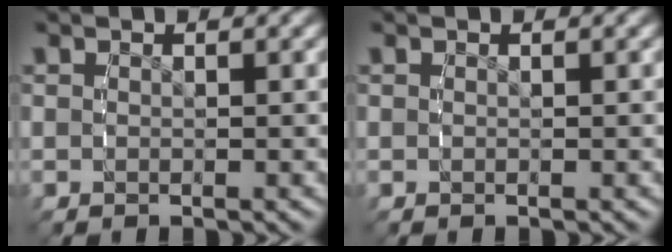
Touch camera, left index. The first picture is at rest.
{"total": 0.0}